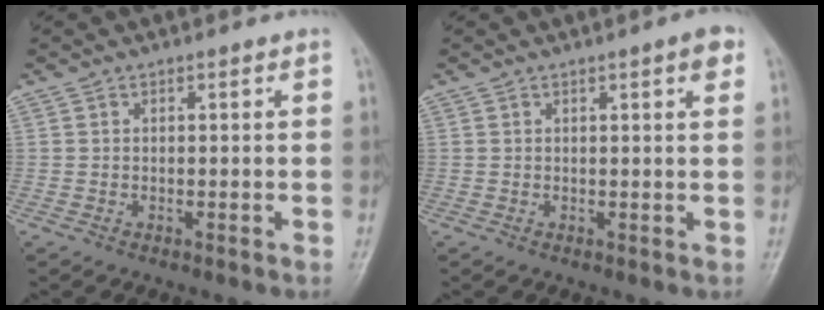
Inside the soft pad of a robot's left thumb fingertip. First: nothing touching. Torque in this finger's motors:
{"motor_torque": [0.70, 0.40, 0.42, -0.04, 0.00]}